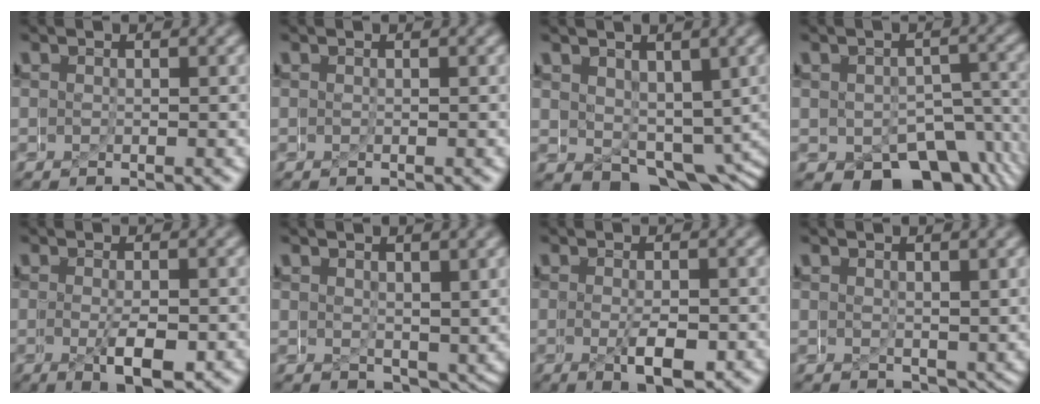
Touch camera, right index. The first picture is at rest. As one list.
[{"total": 0.0}, {"total": 6.4, "force": [-3.8, 4.2, 3.0], "torque": [-0.058, -0.034, -0.051]}, {"total": 7.3, "force": [-5.6, 3.7, 3.0], "torque": [-0.035, -0.025, -0.081]}, {"total": 3.2, "force": [-1.1, 1.0, 2.9], "torque": [-0.039, -0.017, -0.010]}, {"total": 1.7, "force": [-0.5, 1.2, 1.1], "torque": [-0.019, -0.020, 0.004]}, {"total": 2.9, "force": [-0.9, 1.0, 2.6], "torque": [-0.037, -0.015, -0.009]}, {"total": 1.2, "force": [0.6, 0.9, 0.6], "torque": [-0.014, -0.009, 0.016]}]